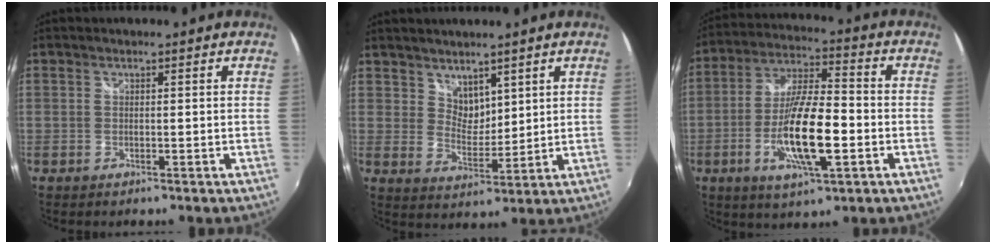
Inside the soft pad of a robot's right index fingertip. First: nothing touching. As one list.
[{"total": 5.0, "force": [3.8, 3.0, 1.6], "torque": [-0.016, -0.001, 0.072]}, {"total": 14.8, "force": [-4.2, 3.7, 13.7], "torque": [-0.271, -0.008, -0.077]}]